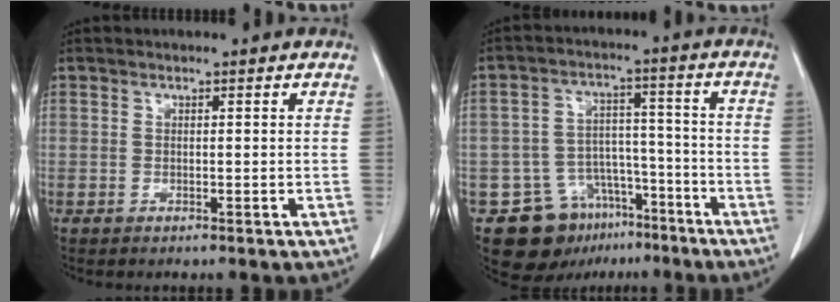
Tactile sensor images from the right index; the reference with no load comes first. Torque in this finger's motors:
{"motor_torque": [-0.03, -0.32, -0.44, -0.19]}